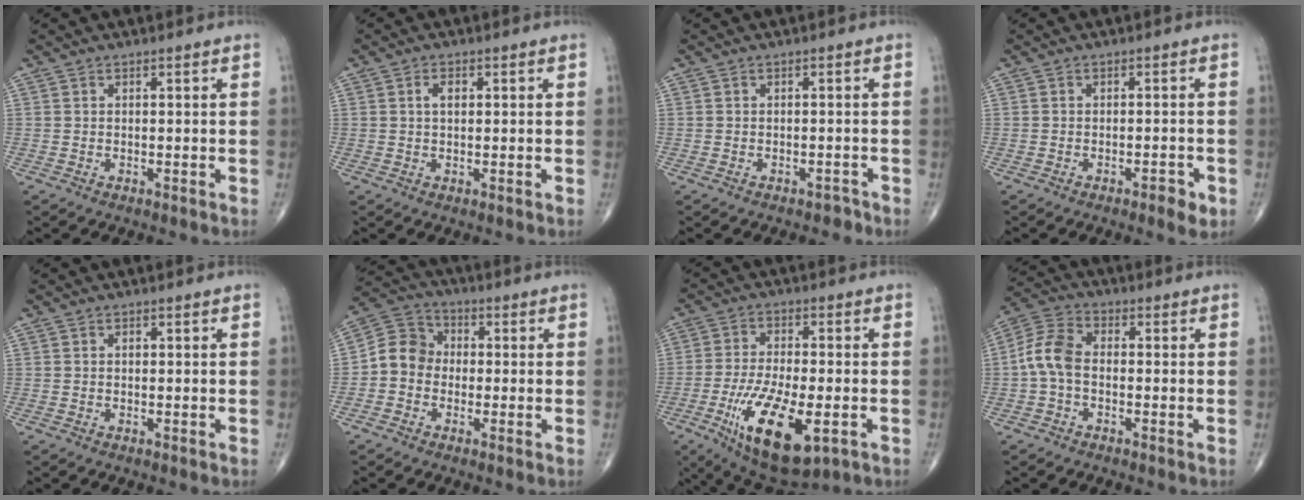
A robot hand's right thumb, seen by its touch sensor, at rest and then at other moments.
{"total": 2.3, "force": [0.5, 1.3, 1.8], "torque": [-0.031, 0.004, 0.009]}
{"total": 1.2, "force": [-1.0, 0.7, 0.1], "torque": [-0.003, 0.013, -0.014]}
{"total": 3.0, "force": [-1.6, 1.0, 2.3], "torque": [-0.032, 0.004, -0.022]}
{"total": 0.6, "force": [0.1, 0.4, 0.4], "torque": [-0.008, 0.001, 0.002]}
{"total": 7.6, "force": [-1.1, 6.6, 3.5], "torque": [-0.046, 0.032, -0.037]}
{"total": 16.8, "force": [-5.9, 6.6, 14.3], "torque": [-0.260, -0.007, -0.087]}
{"total": 7.3, "force": [-0.9, 4.6, 5.6], "torque": [-0.115, 0.022, -0.031]}